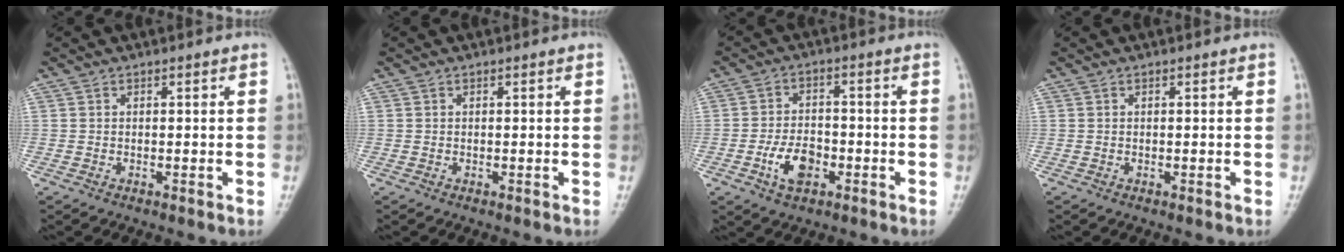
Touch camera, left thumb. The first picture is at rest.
{"total": 0.0}
{"total": 6.9, "force": [-2.7, 4.1, 4.8], "torque": [-0.073, 0.015, -0.051]}
{"total": 0.0}